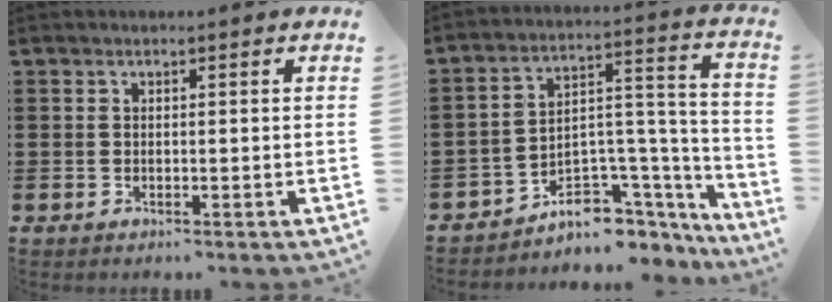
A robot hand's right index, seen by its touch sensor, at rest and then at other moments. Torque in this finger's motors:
{"motor_torque": [-0.48, 0.12, -1.05, -0.21]}